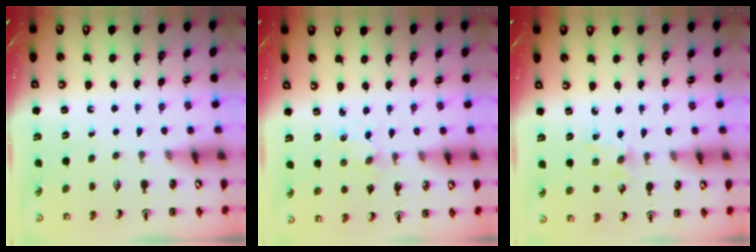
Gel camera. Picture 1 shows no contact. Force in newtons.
{"total": 0.7, "press": 0.7, "slide": 0.1}
{"total": 2.1, "press": 2.0, "slide": 0.4}